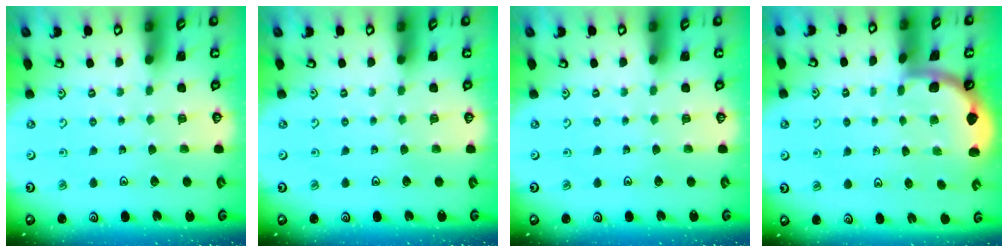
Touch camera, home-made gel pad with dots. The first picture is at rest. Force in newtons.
{"total": 0.0}
{"total": 0.0}
{"total": 1.7, "press": 1.7, "slide": 0.1}